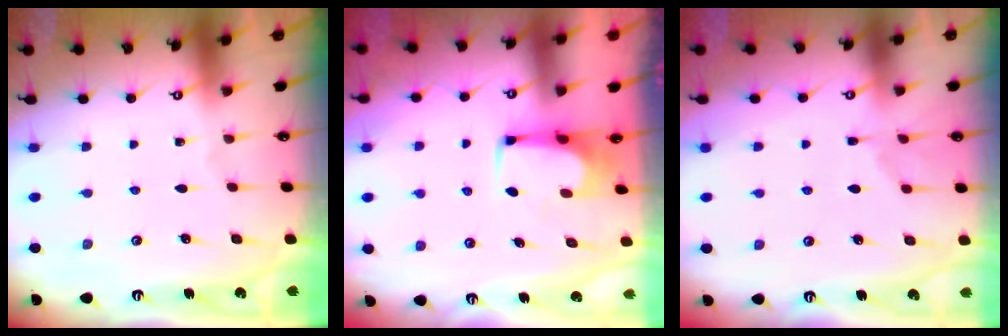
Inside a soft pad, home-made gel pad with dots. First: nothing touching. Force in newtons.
{"total": 1.5, "press": 1.4, "slide": 0.2}
{"total": 1.6, "press": 1.2, "slide": 1.2}